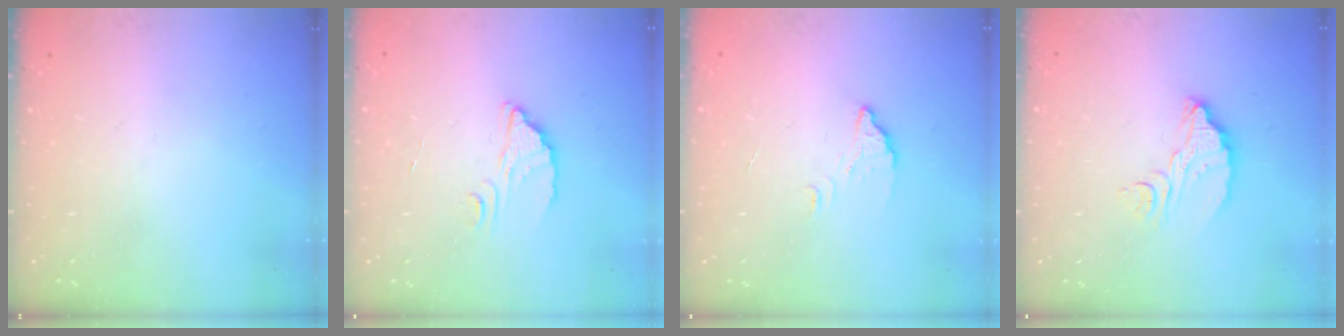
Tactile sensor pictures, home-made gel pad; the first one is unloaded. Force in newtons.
{"total": 2.6, "press": 2.6, "slide": 0.1}
{"total": 2.3, "press": 2.3, "slide": 0.1}
{"total": 8.9, "press": 8.9, "slide": 0.7}